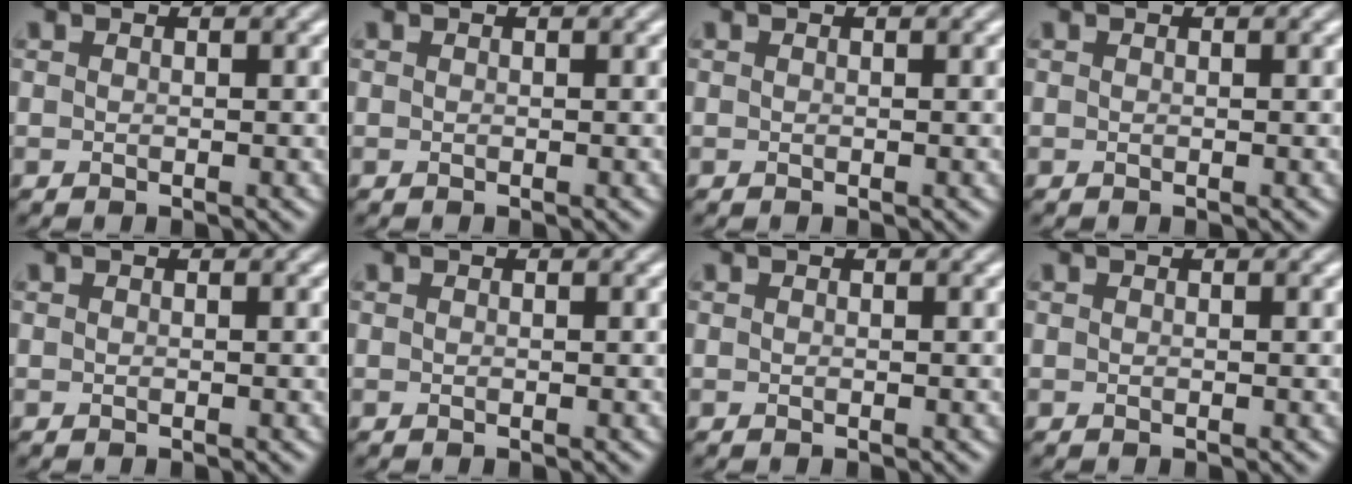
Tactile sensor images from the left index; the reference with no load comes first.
{"total": 0.0}
{"total": 0.0}
{"total": 0.0}
{"total": 0.0}
{"total": 0.0}
{"total": 0.0}
{"total": 0.0}